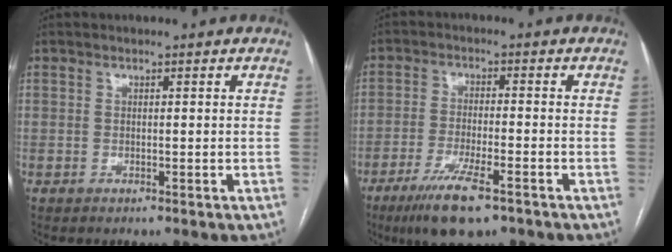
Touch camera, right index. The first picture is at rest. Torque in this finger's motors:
{"motor_torque": [0.94, -0.69, 0.23, 0.08]}